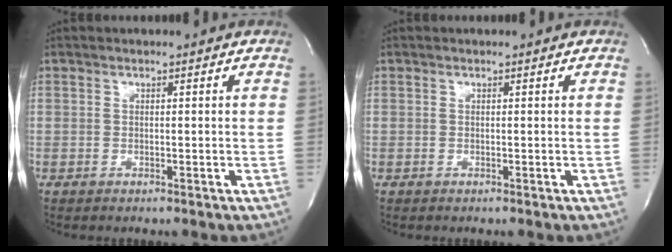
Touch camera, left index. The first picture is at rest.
{"total": 0.0}